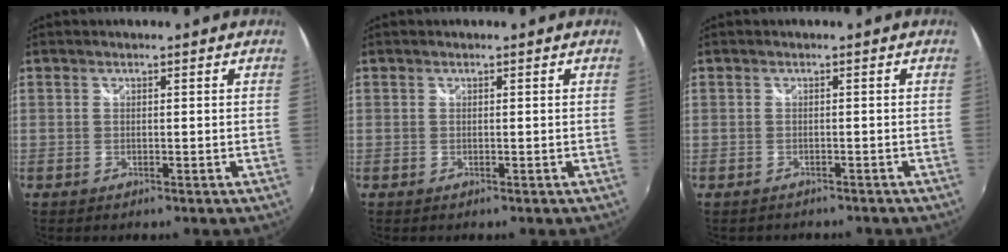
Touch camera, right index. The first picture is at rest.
{"total": 0.0}
{"total": 1.7, "force": [-1.3, 1.0, 0.1], "torque": [-0.009, -0.002, -0.018]}